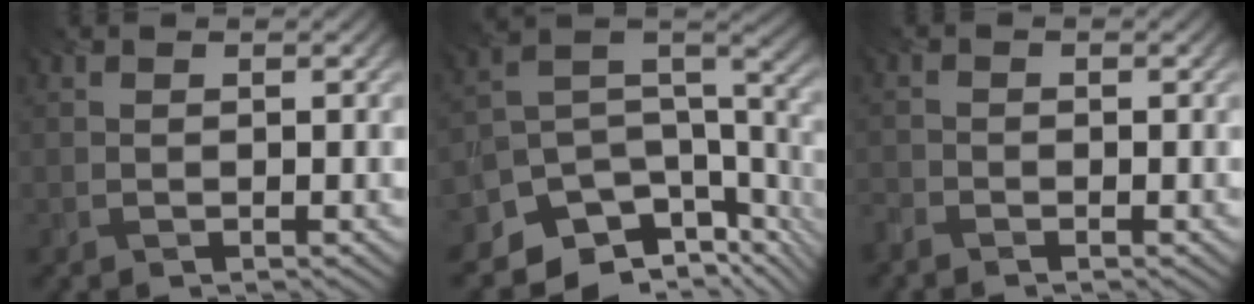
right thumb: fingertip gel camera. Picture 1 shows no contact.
{"total": 11.3, "force": [-6.6, 6.7, 6.2], "torque": [-0.134, -0.017, -0.106]}
{"total": 1.6, "force": [-1.5, 0.4, 0.4], "torque": [-0.013, -0.007, -0.040]}